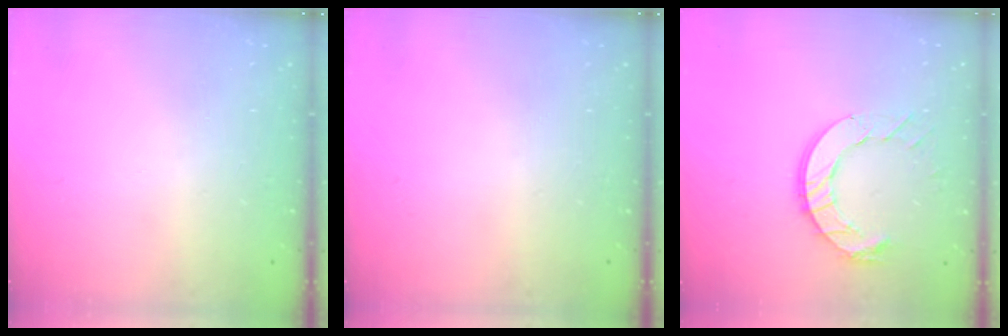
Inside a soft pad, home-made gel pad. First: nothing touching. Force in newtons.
{"total": 0.0}
{"total": 11.0, "press": 10.9, "slide": 1.1}